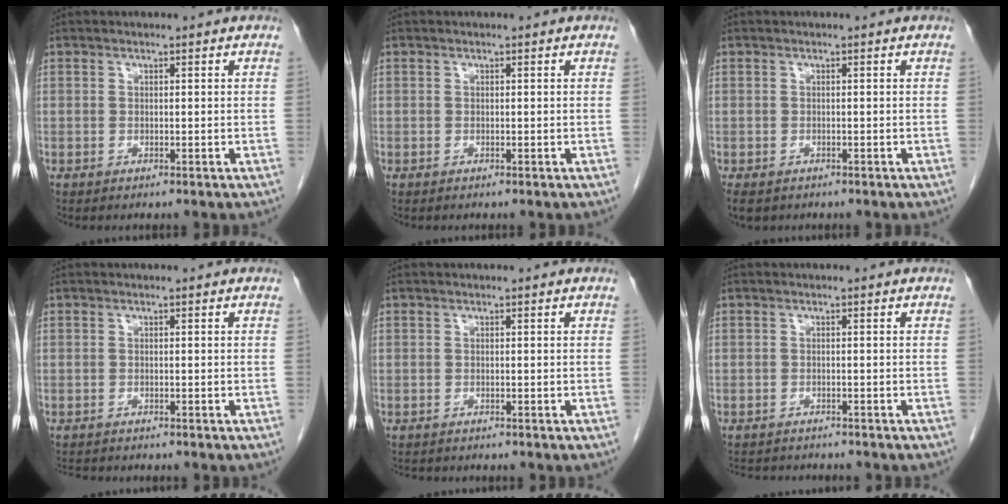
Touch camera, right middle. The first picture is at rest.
{"total": 0.0}
{"total": 4.4, "force": [-3.0, 2.7, 1.8], "torque": [-0.035, -0.006, -0.042]}
{"total": 2.7, "force": [-2.5, 0.8, 0.8], "torque": [-0.013, -0.007, -0.036]}
{"total": 2.0, "force": [-1.8, 0.7, 0.6], "torque": [-0.014, -0.004, -0.022]}
{"total": 5.8, "force": [-5.4, 1.5, 1.4], "torque": [-0.016, -0.003, -0.076]}